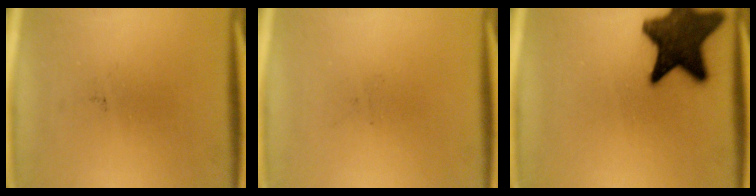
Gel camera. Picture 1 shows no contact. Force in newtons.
{"total": 0.0}
{"total": 16.2}